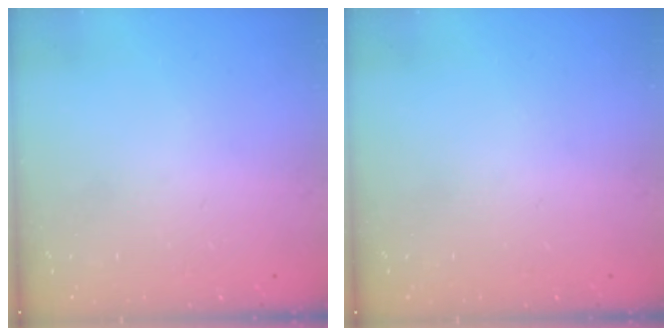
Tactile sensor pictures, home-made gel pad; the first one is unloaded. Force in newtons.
{"total": 0.0}